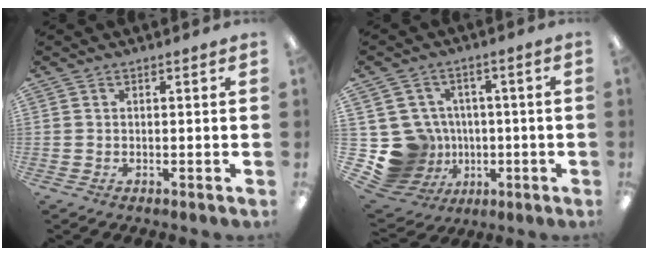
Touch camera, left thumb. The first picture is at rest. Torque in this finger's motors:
{"motor_torque": [-0.18, 0.30, 0.26, -0.32, 0.01]}